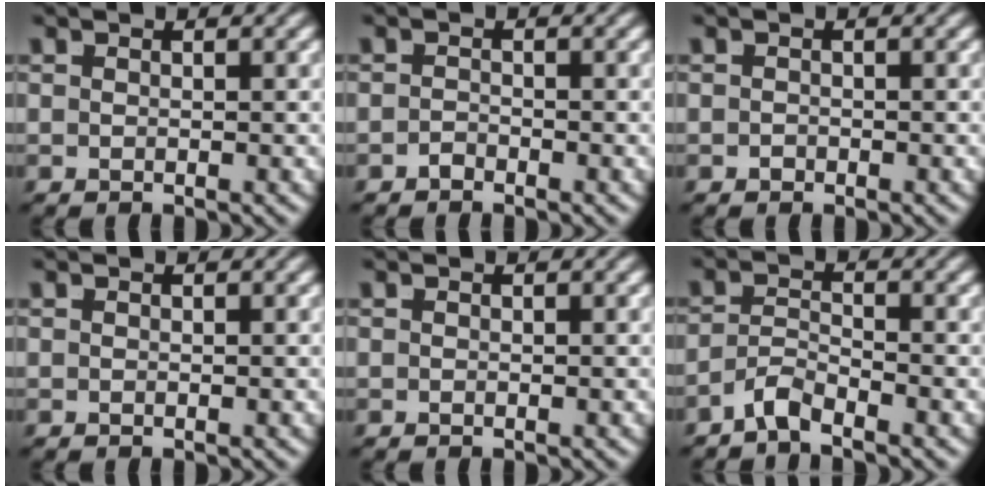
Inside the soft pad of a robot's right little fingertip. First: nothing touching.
{"total": 1.4, "force": [-1.3, -0.4, -0.2], "torque": [0.009, -0.009, -0.019]}
{"total": 0.7, "force": [-0.6, -0.4, -0.3], "torque": [0.008, -0.007, -0.005]}
{"total": 0.0}
{"total": 0.0}
{"total": 2.9, "force": [-2.4, 0.8, 1.4], "torque": [-0.026, -0.011, -0.039]}